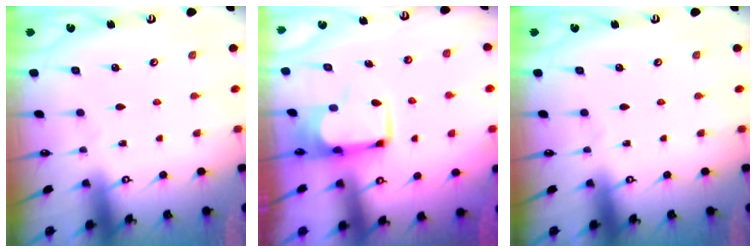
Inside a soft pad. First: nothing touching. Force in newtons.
{"total": 4.6, "press": 4.6, "slide": 0.5}
{"total": 0.0}